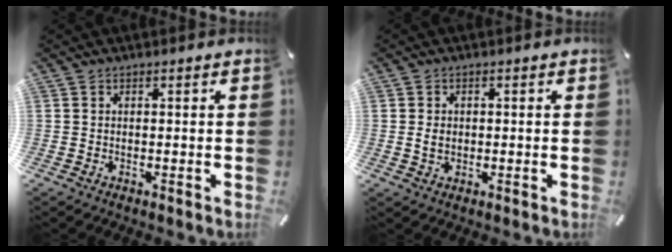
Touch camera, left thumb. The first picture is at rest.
{"total": 2.4, "force": [-0.1, 1.9, 1.5], "torque": [-0.031, 0.004, -0.003]}